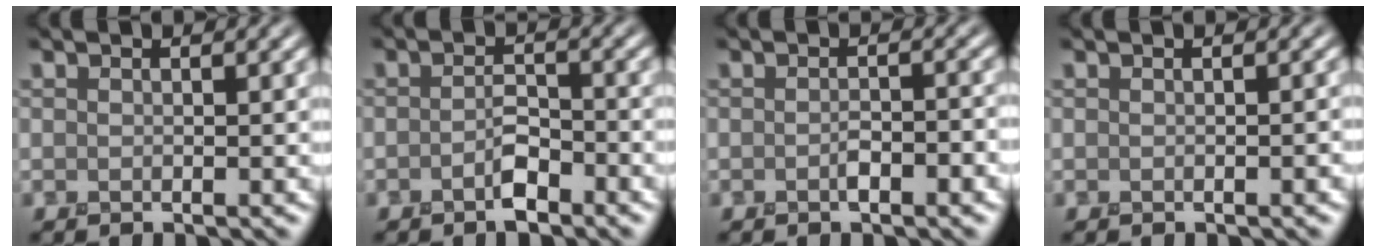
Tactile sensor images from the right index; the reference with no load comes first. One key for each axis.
{"total": 1.8, "fx": -1.2, "fy": 0.6, "fz": 1.1, "tx": -0.022, "ty": 0.006, "tz": -0.023}
{"total": 1.8, "fx": -0.7, "fy": 0.5, "fz": 1.6, "tx": -0.029, "ty": 0.005, "tz": -0.012}
{"total": 0.7, "fx": -0.3, "fy": 0.2, "fz": 0.7, "tx": -0.007, "ty": 0.000, "tz": -0.008}